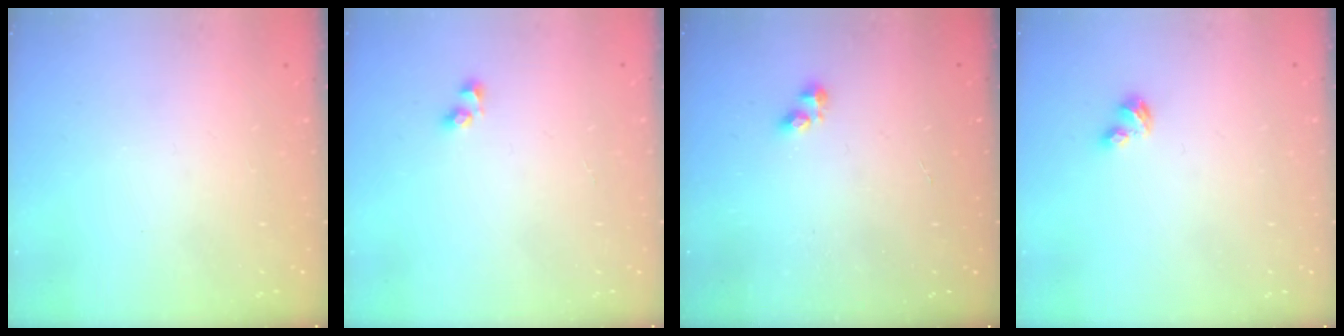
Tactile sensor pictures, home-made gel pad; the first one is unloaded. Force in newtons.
{"total": 4.7, "press": 4.2, "slide": 2.2}
{"total": 3.2, "press": 3.2, "slide": 0.4}
{"total": 1.9, "press": 1.8, "slide": 0.4}